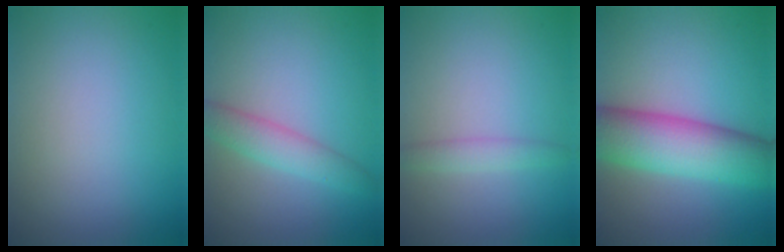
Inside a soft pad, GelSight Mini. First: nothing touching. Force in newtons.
{"total": 3.0, "press": 3.0, "slide": 0.1}
{"total": 1.5, "press": 1.5, "slide": 0.0}
{"total": 8.9, "press": 8.9, "slide": 0.2}